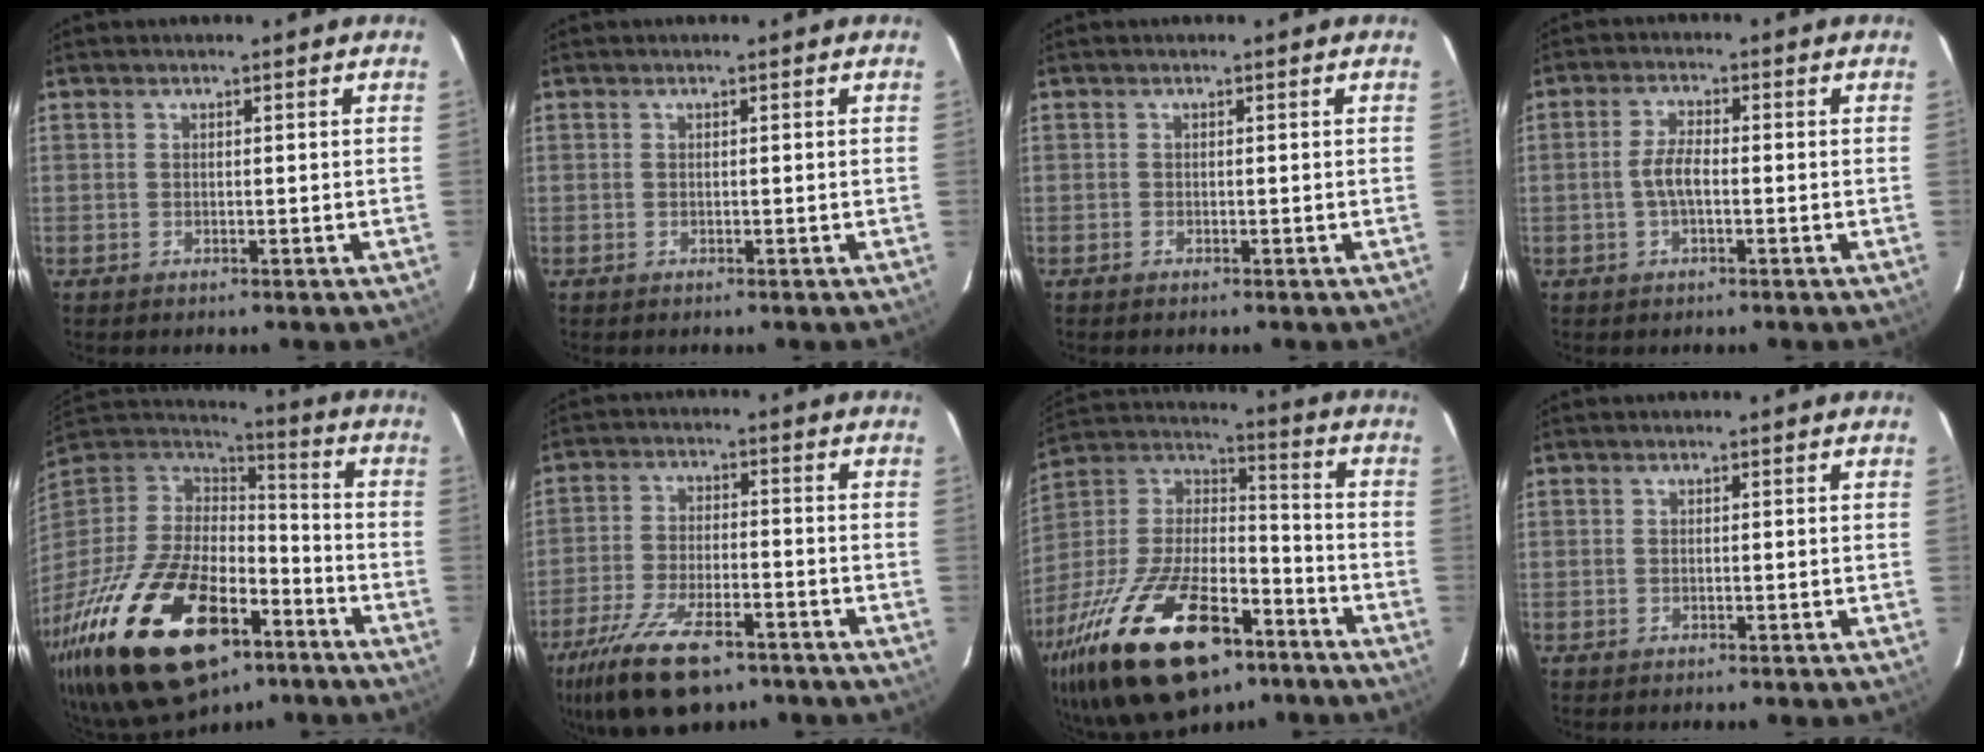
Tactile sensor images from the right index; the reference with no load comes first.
{"total": 0.0}
{"total": 0.0}
{"total": 3.7, "force": [-0.9, 1.2, 3.4], "torque": [-0.073, 0.006, -0.017]}
{"total": 35.3, "force": [-19.8, 17.6, 23.3], "torque": [-0.489, -0.037, -0.312]}
{"total": 16.5, "force": [-11.3, 6.5, 10.1], "torque": [-0.223, -0.036, -0.196]}
{"total": 31.9, "force": [-18.5, 14.5, 21.5], "torque": [-0.433, -0.021, -0.299]}
{"total": 0.0}